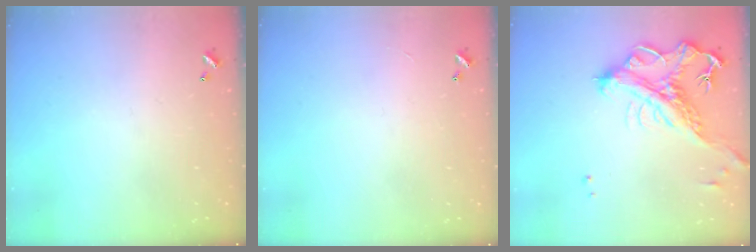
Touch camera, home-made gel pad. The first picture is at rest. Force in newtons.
{"total": 1.3, "press": 1.2, "slide": 0.5}
{"total": 5.5, "press": 5.2, "slide": 1.6}